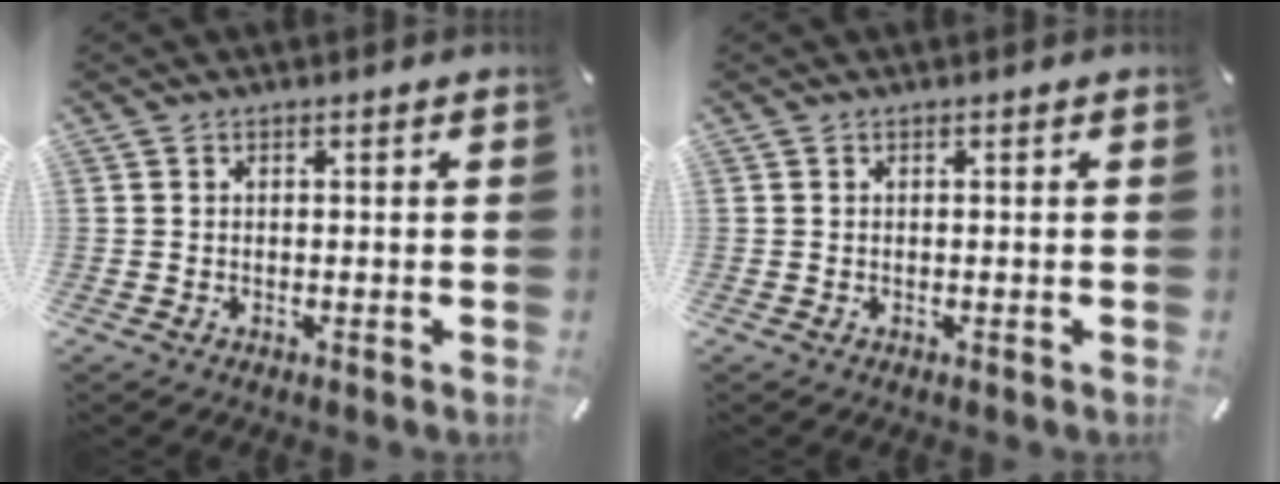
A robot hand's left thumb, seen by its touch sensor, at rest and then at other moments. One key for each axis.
{"total": 0.0}